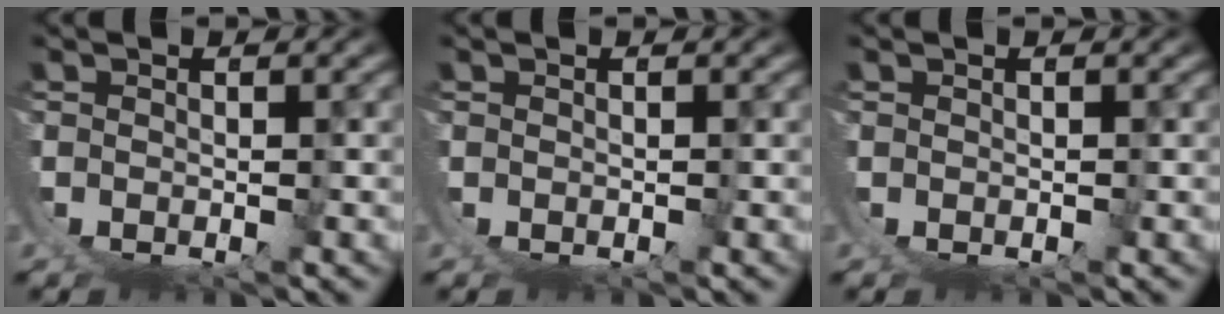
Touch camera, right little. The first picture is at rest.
{"total": 0.0}
{"total": 0.0}